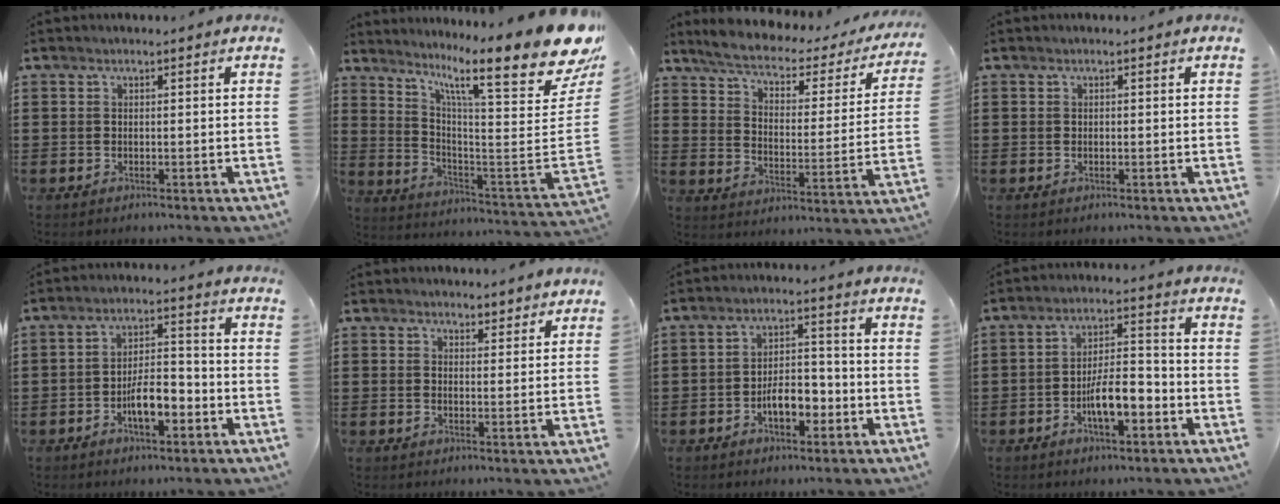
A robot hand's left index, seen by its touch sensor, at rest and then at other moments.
{"total": 15.9, "force": [11.0, 2.2, 11.2], "torque": [-0.193, -0.089, 0.169]}
{"total": 4.2, "force": [3.5, 1.3, 1.9], "torque": [-0.059, -0.026, 0.051]}
{"total": 0.0}
{"total": 6.2, "force": [-2.9, 2.5, 4.9], "torque": [-0.095, 0.008, -0.057]}
{"total": 2.5, "force": [2.4, 0.9, 0.1], "torque": [-0.001, -0.005, 0.043]}
{"total": 6.1, "force": [-2.7, 3.1, 4.6], "torque": [-0.077, 0.008, -0.053]}
{"total": 7.2, "force": [-3.1, 2.7, 5.9], "torque": [-0.117, 0.006, -0.062]}